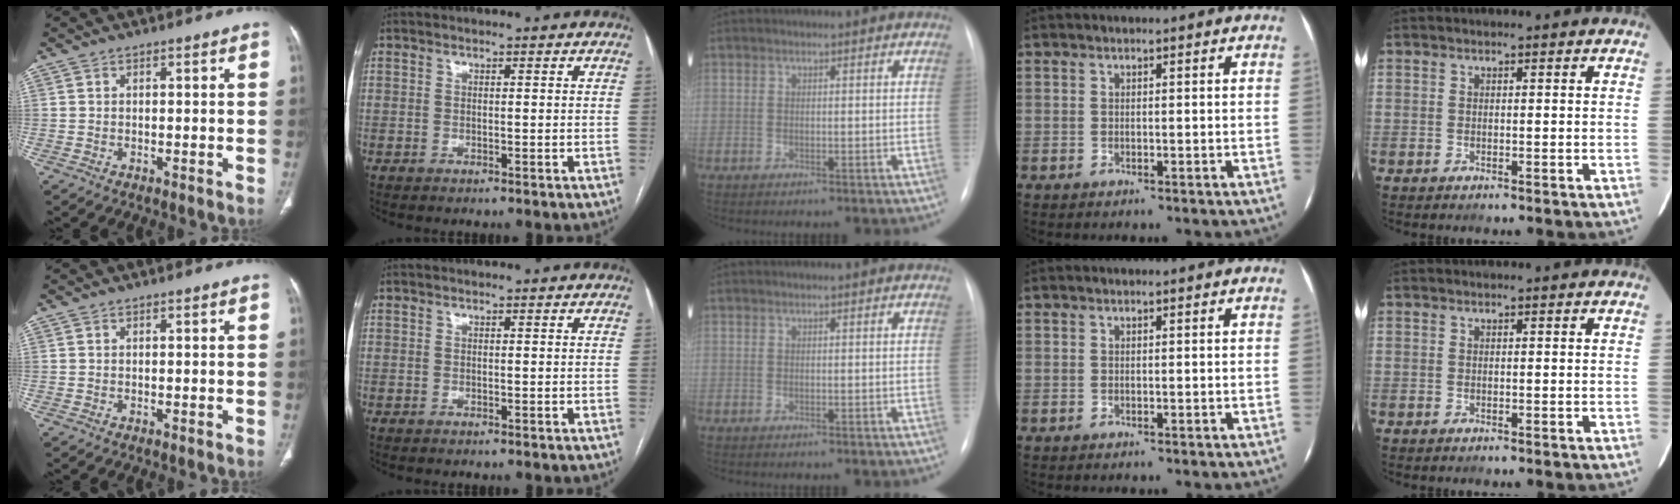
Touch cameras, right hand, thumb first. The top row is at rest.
{}